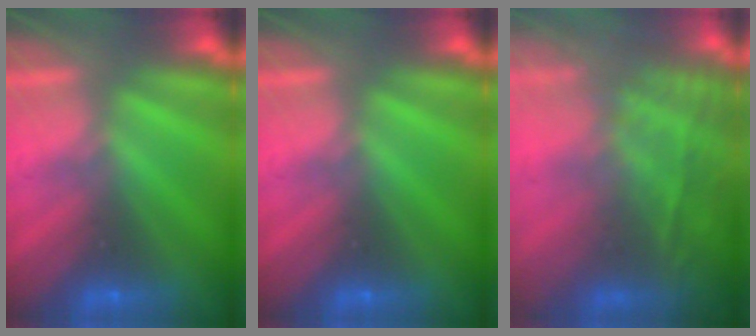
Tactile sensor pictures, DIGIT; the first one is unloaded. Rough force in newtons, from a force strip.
{"total": 0.0}
{"total": 11.2}